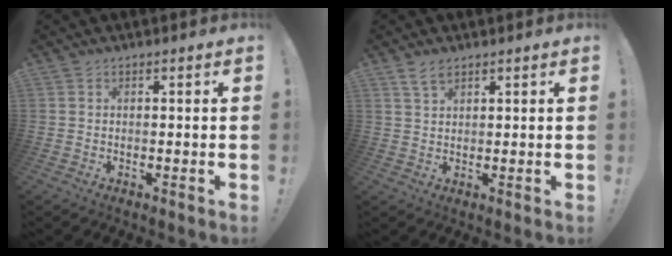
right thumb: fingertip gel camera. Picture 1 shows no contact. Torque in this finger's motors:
{"motor_torque": [0.16, 0.96, 0.21, 0.21, 0.00]}